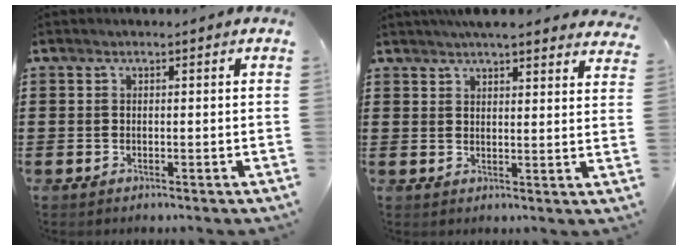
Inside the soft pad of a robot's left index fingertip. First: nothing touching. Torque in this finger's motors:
{"motor_torque": [2.14, 0.00, 0.51, 0.10]}